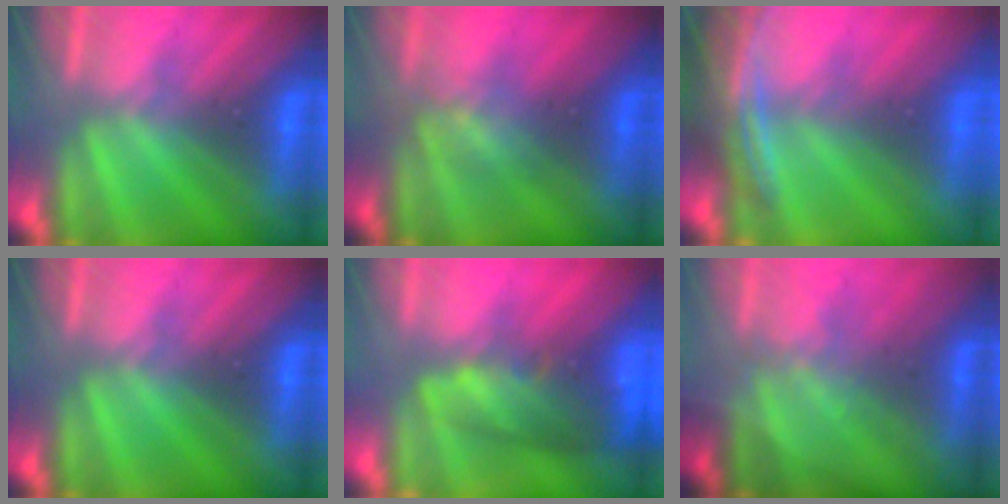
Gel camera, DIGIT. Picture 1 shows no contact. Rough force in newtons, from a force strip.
{"total": 2.7}
{"total": 3.5}
{"total": 0.0}
{"total": 9.4}
{"total": 1.4}